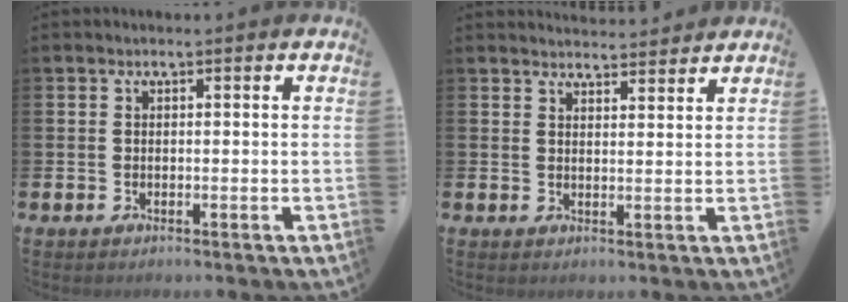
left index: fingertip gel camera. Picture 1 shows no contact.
{"total": 3.0, "force": [3.0, 0.2, -0.2], "torque": [-0.002, -0.019, 0.054]}